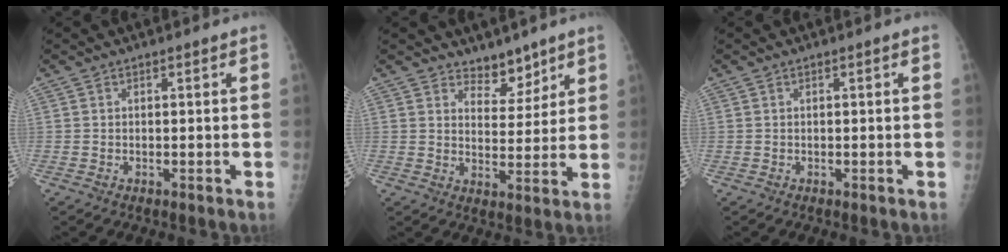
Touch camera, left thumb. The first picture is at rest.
{"total": 5.7, "force": [4.8, 2.9, 1.3], "torque": [0.014, -0.038, 0.079]}
{"total": 0.0}